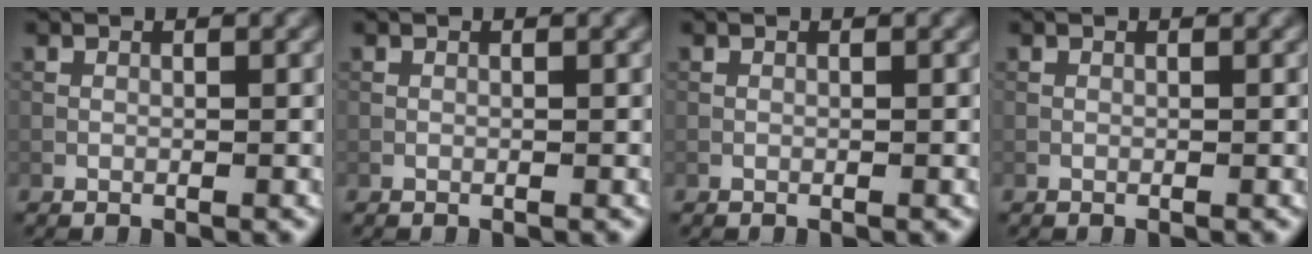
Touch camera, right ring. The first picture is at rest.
{"total": 0.0}
{"total": 0.0}
{"total": 0.0}